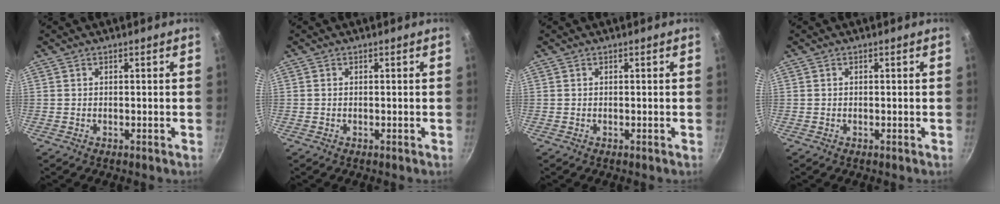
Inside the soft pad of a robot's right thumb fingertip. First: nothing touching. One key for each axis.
{"total": 0.0}
{"total": 0.0}
{"total": 0.0}